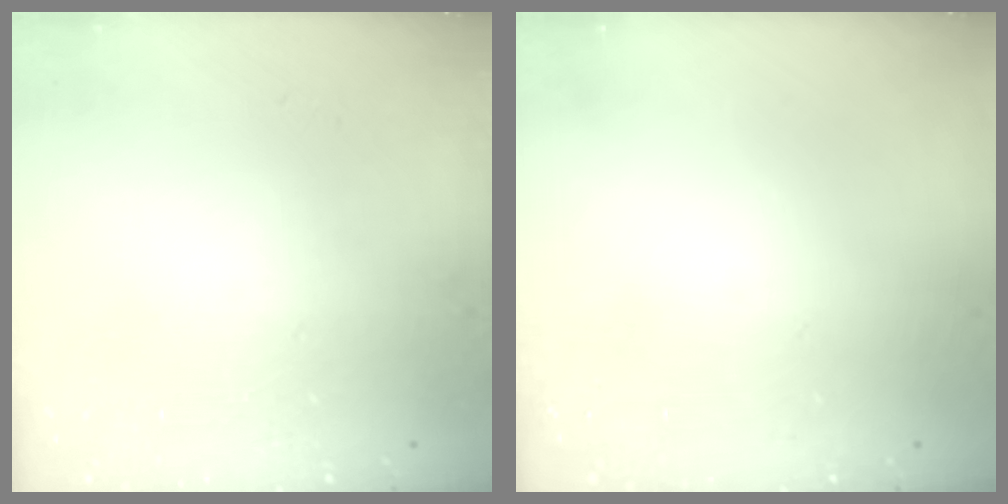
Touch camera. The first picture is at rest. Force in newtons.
{"total": 0.0}